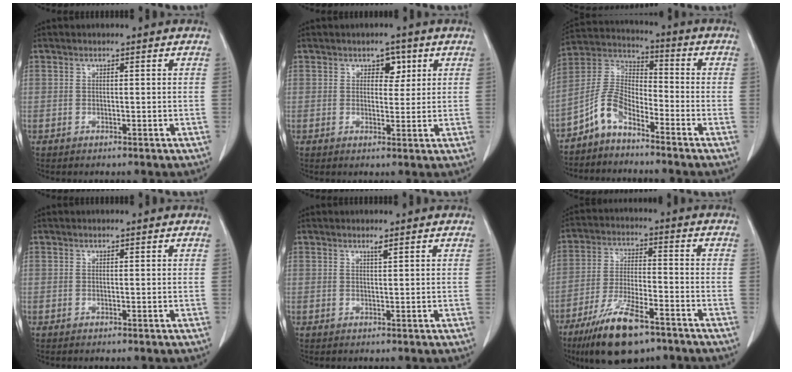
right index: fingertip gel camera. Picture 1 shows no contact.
{"total": 2.8, "force": [1.3, 1.8, 1.7], "torque": [-0.023, 0.001, 0.019]}
{"total": 7.1, "force": [-5.1, 2.9, 4.0], "torque": [-0.093, 0.020, -0.108]}
{"total": 0.0}
{"total": 0.7, "force": [0.6, -0.1, 0.4], "torque": [-0.018, -0.006, 0.012]}
{"total": 12.7, "force": [-8.4, 3.3, 8.9], "torque": [-0.170, -0.021, -0.145]}